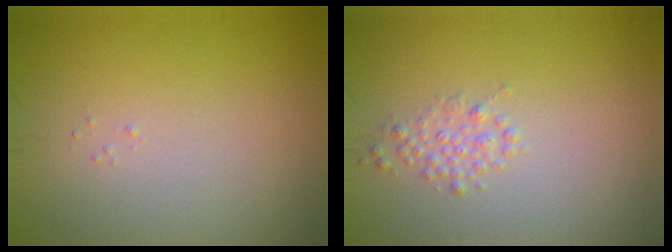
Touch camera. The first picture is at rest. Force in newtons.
{"total": 1.5, "press": 1.5, "slide": 0.1}